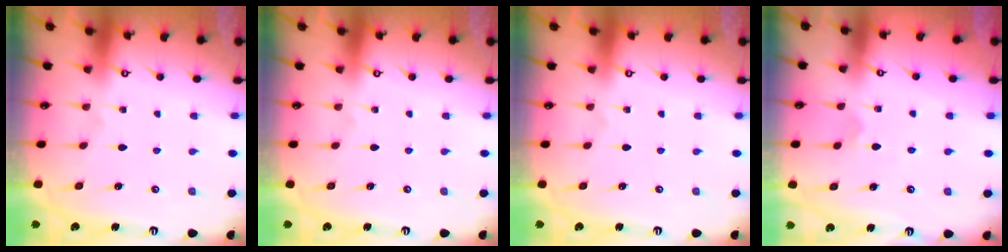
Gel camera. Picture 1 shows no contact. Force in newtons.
{"total": 0.0}
{"total": 0.0}
{"total": 3.6, "press": 3.6, "slide": 0.6}